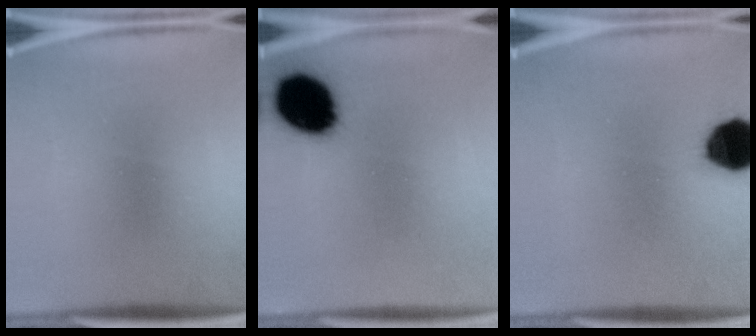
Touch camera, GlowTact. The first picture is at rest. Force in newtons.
{"total": 17.6}
{"total": 12.7}